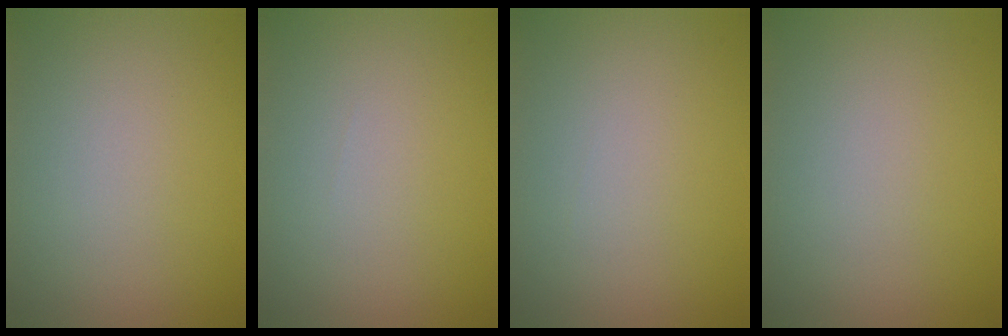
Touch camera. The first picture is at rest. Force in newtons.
{"total": 0.0}
{"total": 0.0}
{"total": 0.0}